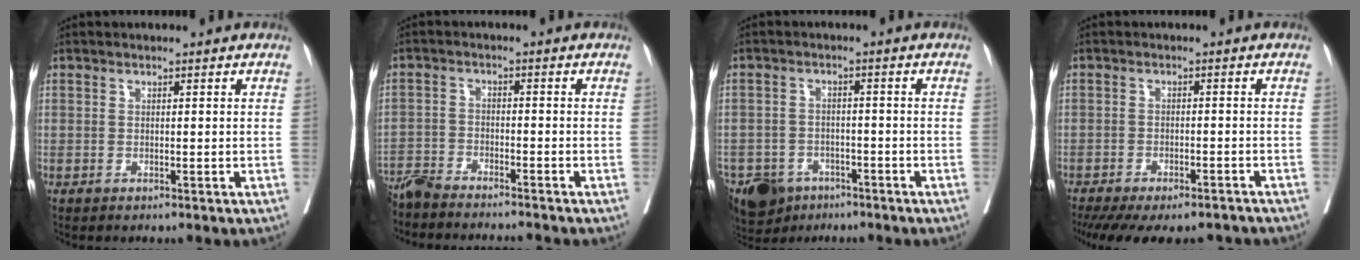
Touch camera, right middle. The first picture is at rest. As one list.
[{"total": 9.9, "force": [-9.3, 0.5, 3.3], "torque": [-0.044, -0.008, -0.149]}, {"total": 10.5, "force": [-7.3, 6.6, 3.7], "torque": [-0.083, -0.008, -0.113]}, {"total": 16.3, "force": [-13.6, 5.3, 7.3], "torque": [-0.157, -0.020, -0.179]}]